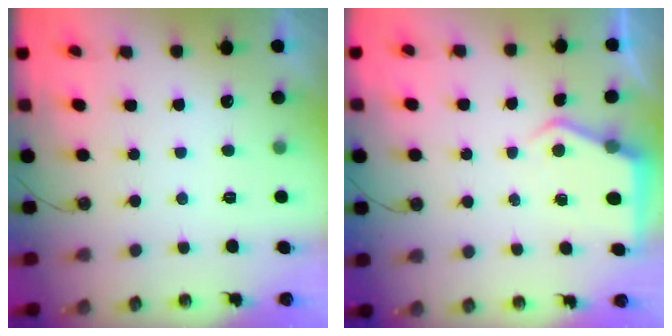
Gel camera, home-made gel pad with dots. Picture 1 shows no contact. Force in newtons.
{"total": 6.1, "press": 6.0, "slide": 0.9}